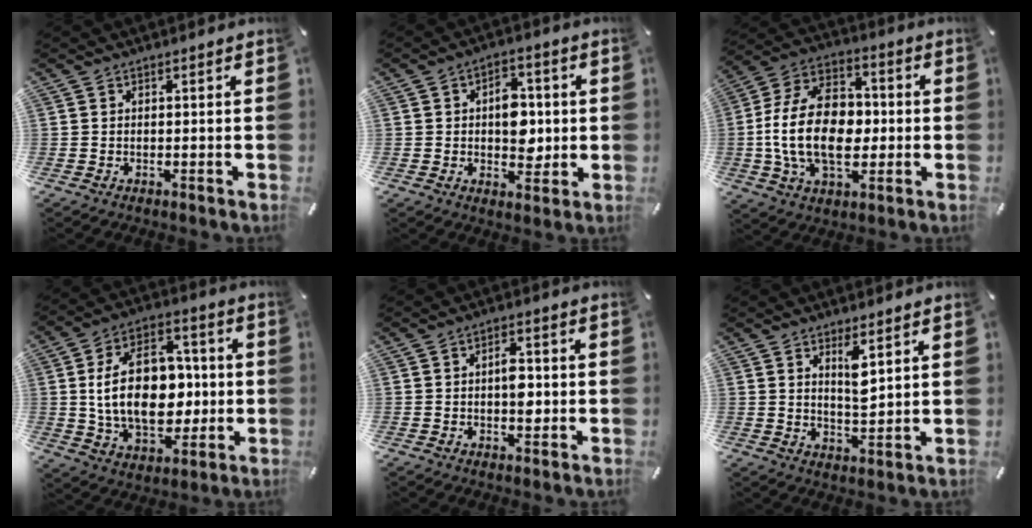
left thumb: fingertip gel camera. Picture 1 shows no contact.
{"total": 8.9, "force": [0.1, 6.3, 6.4], "torque": [-0.072, -0.001, 0.000]}
{"total": 18.5, "force": [-1.8, 12.6, 13.5], "torque": [-0.282, 0.008, -0.037]}
{"total": 19.7, "force": [0.0, 13.3, 14.6], "torque": [-0.263, 0.006, -0.001]}
{"total": 4.9, "force": [-0.2, 2.8, 4.0], "torque": [-0.051, -0.001, -0.008]}
{"total": 6.1, "force": [3.7, 1.8, 4.5], "torque": [-0.076, -0.021, 0.058]}